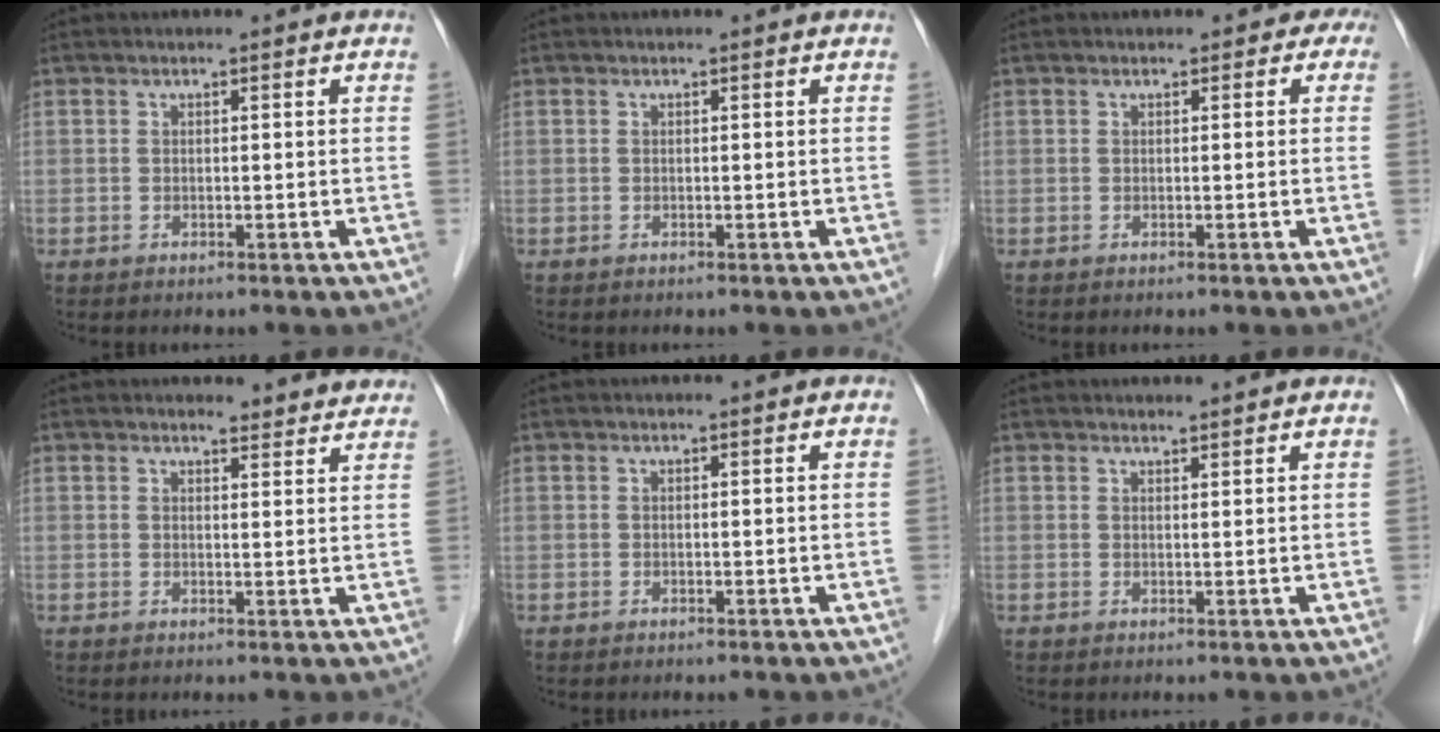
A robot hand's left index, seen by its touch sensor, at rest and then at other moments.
{"total": 0.0}
{"total": 1.6, "force": [0.6, 1.4, 0.5], "torque": [0.011, 0.008, 0.000]}
{"total": 5.2, "force": [5.0, 1.3, 0.4], "torque": [0.002, -0.003, 0.042]}
{"total": 0.0}
{"total": 1.5, "force": [1.5, 0.0, 0.1], "torque": [-0.011, 0.005, 0.025]}